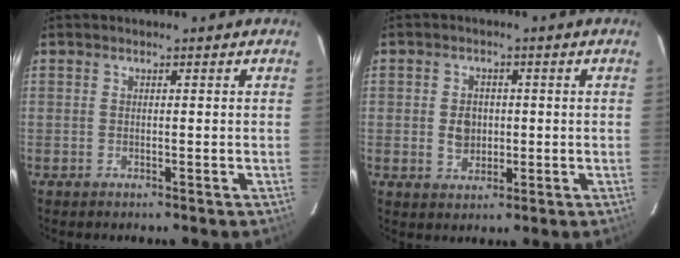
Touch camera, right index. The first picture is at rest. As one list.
[{"total": 5.5, "force": [-0.7, 4.2, 3.4], "torque": [-0.063, 0.012, -0.006]}]